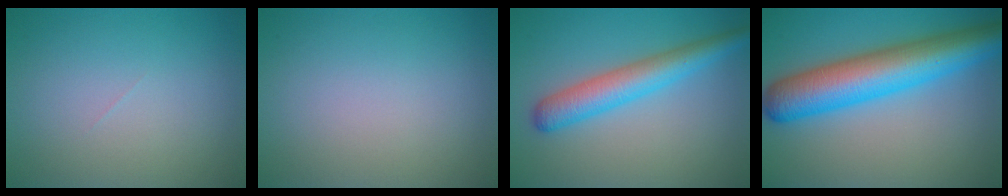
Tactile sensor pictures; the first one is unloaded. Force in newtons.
{"total": 0.0}
{"total": 4.8, "press": 4.8, "slide": 0.1}
{"total": 9.8, "press": 9.8, "slide": 0.3}